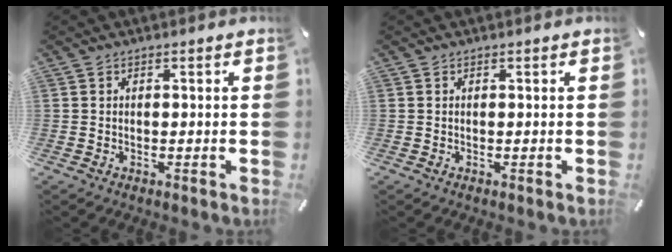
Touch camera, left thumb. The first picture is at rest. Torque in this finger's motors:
{"motor_torque": [-0.01, -0.01, 0.05, -0.04, 0.00]}